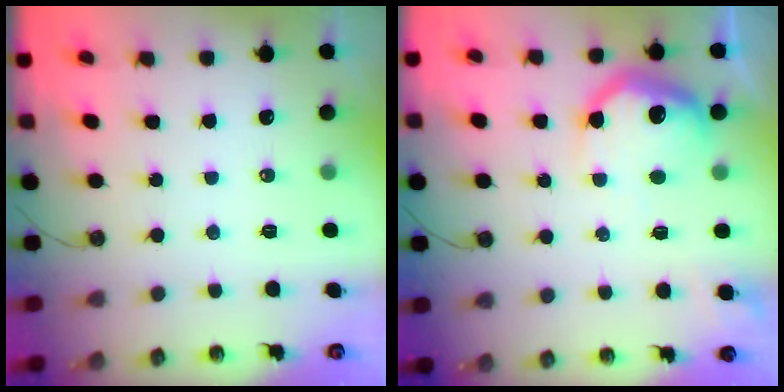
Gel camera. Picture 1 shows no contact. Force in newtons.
{"total": 13.9, "press": 13.9, "slide": 0.8}